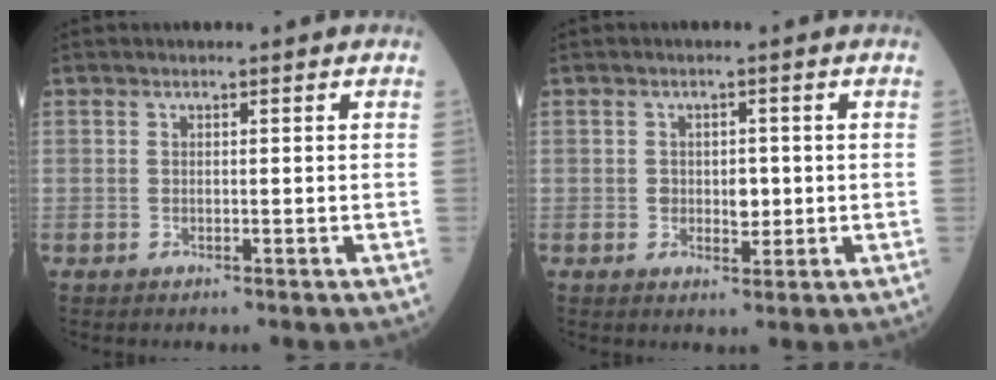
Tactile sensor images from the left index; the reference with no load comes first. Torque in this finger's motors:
{"motor_torque": [0.15, 0.01, 0.01, 0.02]}